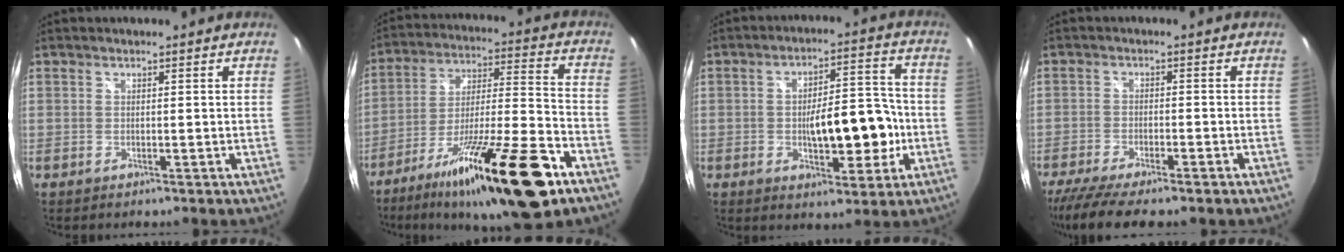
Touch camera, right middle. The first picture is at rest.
{"total": 24.1, "force": [-15.0, 3.2, 18.7], "torque": [-0.318, -0.027, -0.246]}
{"total": 11.8, "force": [-2.1, 4.9, 10.5], "torque": [-0.168, 0.015, -0.017]}
{"total": 10.3, "force": [-8.3, 1.6, 5.9], "torque": [-0.135, -0.040, -0.139]}